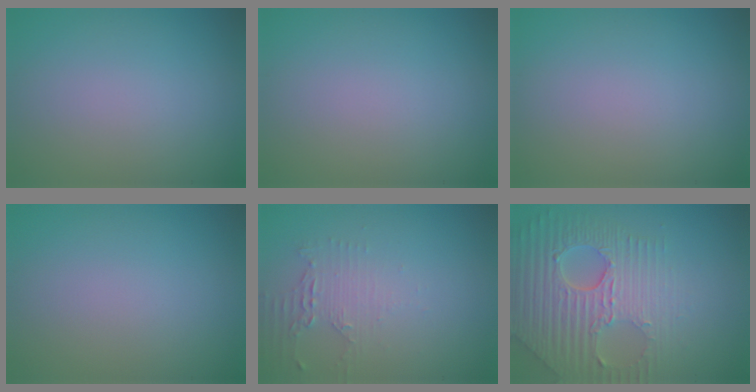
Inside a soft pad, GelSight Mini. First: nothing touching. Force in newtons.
{"total": 0.0}
{"total": 0.0}
{"total": 0.0}
{"total": 2.2, "press": 1.7, "slide": 1.4}
{"total": 7.8, "press": 5.6, "slide": 5.4}